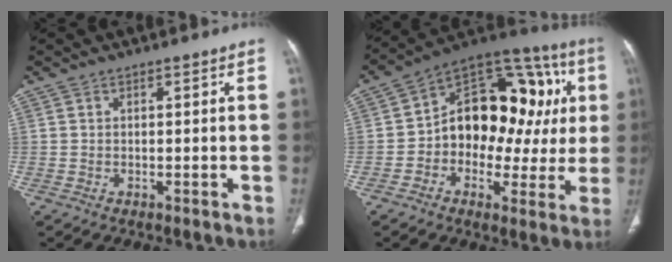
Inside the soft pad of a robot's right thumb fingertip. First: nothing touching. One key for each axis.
{"total": 22.0, "fx": 1.7, "fy": 14.4, "fz": 16.5, "tx": -0.176, "ty": 0.049, "tz": 0.019}